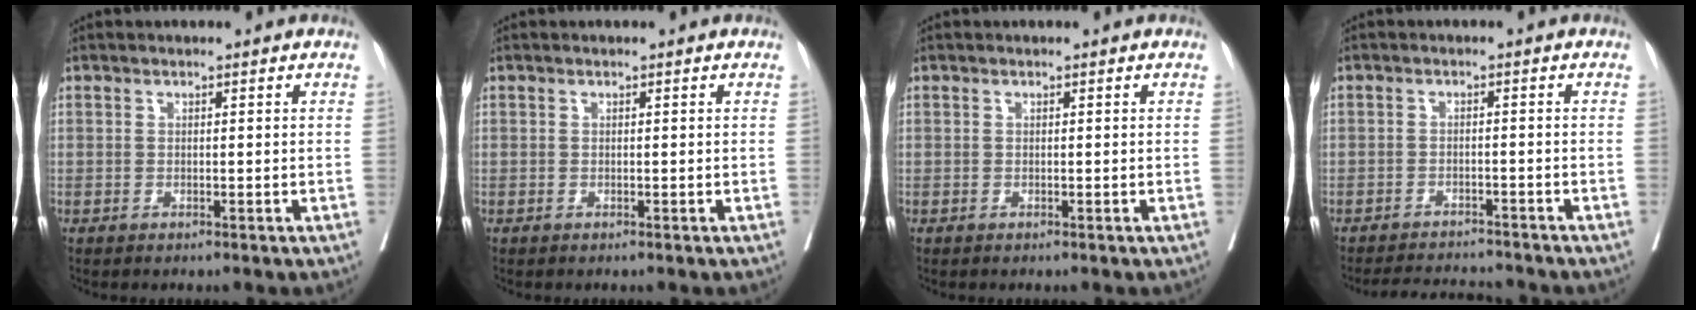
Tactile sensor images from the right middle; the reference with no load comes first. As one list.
[{"total": 0.0}, {"total": 0.0}, {"total": 6.2, "force": [-6.1, 0.6, 0.8], "torque": [-0.009, -0.002, -0.091]}]